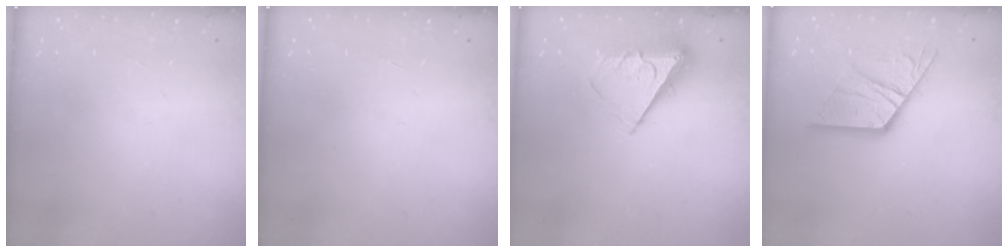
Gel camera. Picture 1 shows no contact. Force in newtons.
{"total": 0.0}
{"total": 7.5, "press": 7.5, "slide": 0.5}
{"total": 14.1, "press": 14.1, "slide": 0.8}